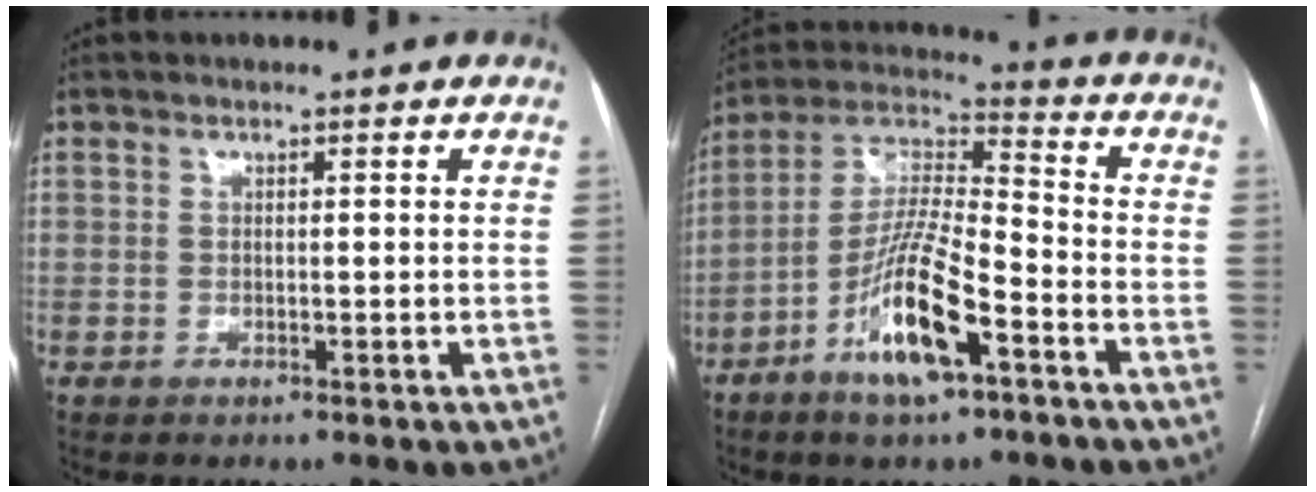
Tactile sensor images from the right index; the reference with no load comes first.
{"total": 14.0, "force": [-6.5, 2.6, 12.1], "torque": [-0.242, -0.007, -0.118]}